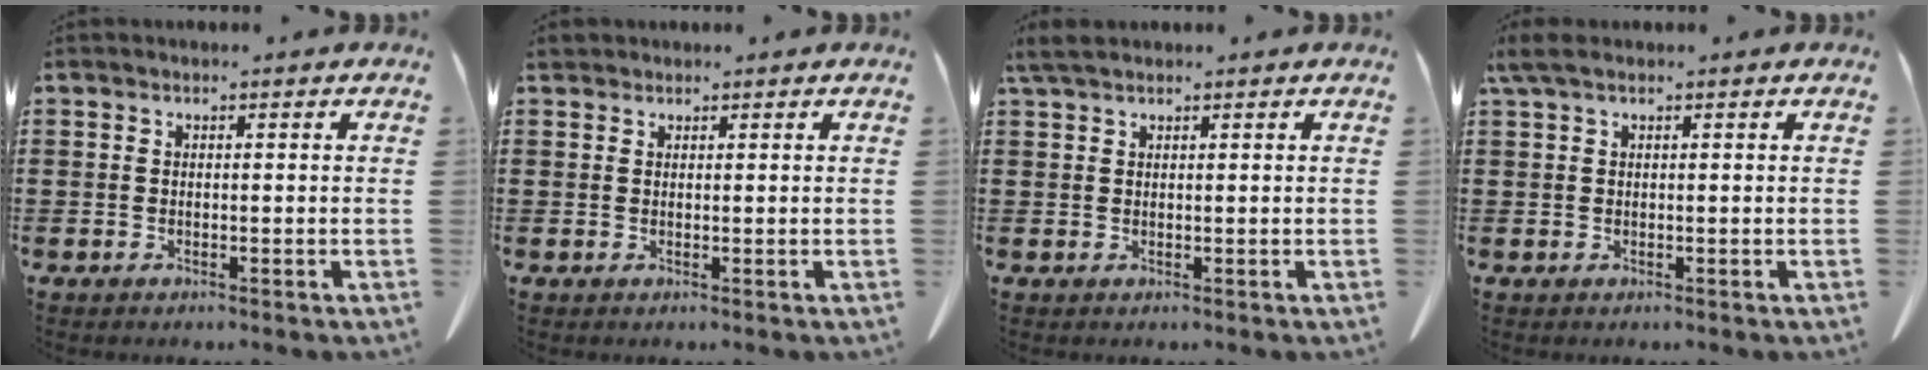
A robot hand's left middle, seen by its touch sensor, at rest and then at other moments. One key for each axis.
{"total": 0.9, "fx": 0.9, "fy": 0.4, "fz": 0.2, "tx": -0.008, "ty": 0.000, "tz": 0.018}
{"total": 2.0, "fx": 1.5, "fy": 0.4, "fz": 1.3, "tx": -0.030, "ty": 0.001, "tz": 0.030}
{"total": 1.5, "fx": 0.7, "fy": 0.3, "fz": 1.3, "tx": -0.028, "ty": 0.002, "tz": 0.014}